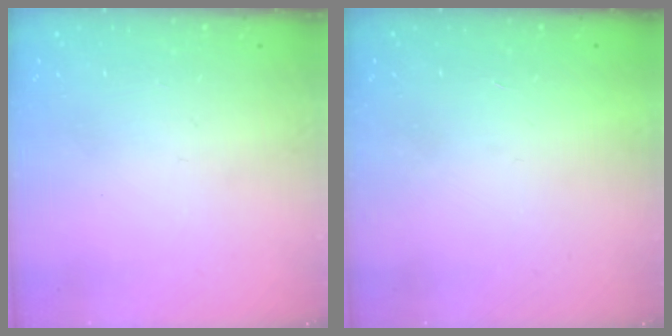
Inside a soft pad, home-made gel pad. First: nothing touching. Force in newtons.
{"total": 1.7, "press": 1.7, "slide": 0.1}